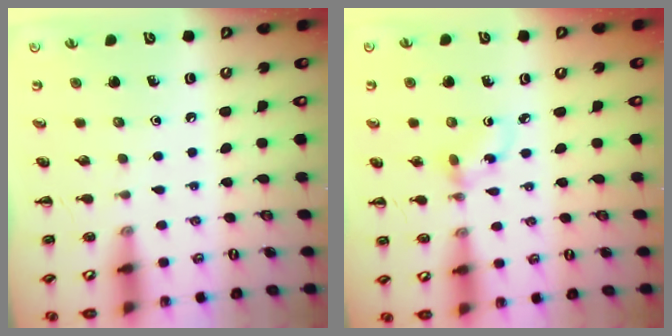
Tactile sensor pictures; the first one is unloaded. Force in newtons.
{"total": 2.9, "press": 2.9, "slide": 0.7}